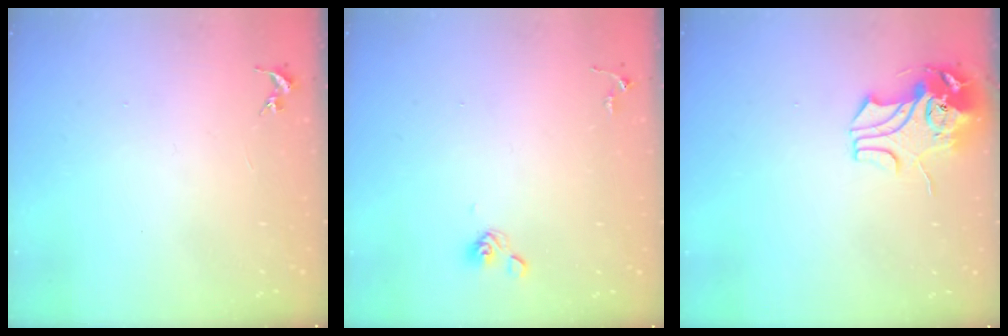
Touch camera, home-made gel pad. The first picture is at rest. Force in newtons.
{"total": 5.7, "press": 5.3, "slide": 2.1}
{"total": 9.6, "press": 9.5, "slide": 1.4}